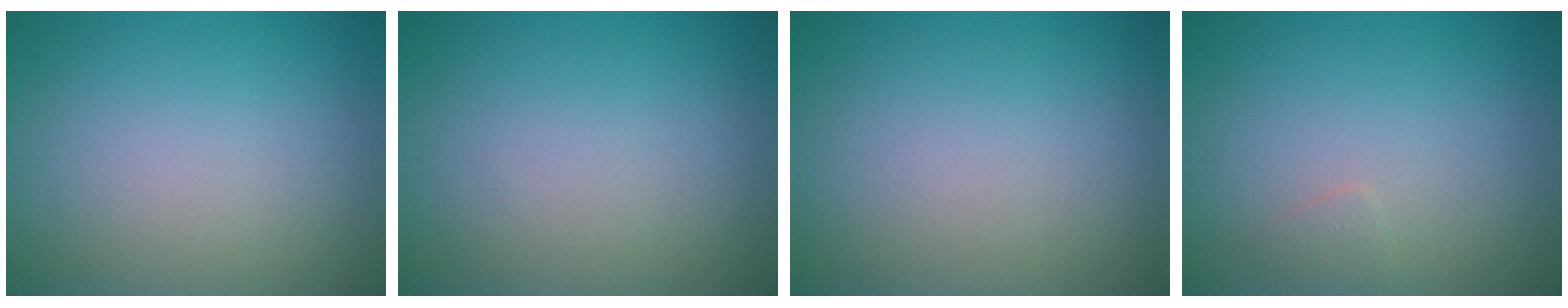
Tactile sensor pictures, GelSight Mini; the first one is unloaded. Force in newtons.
{"total": 0.0}
{"total": 0.0}
{"total": 0.7, "press": 0.7, "slide": 0.0}